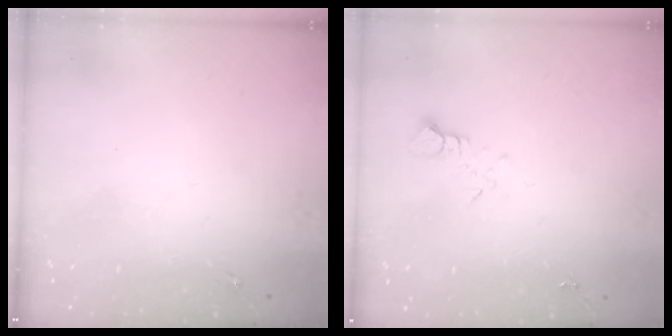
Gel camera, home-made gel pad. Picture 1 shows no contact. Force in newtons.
{"total": 2.7, "press": 2.7, "slide": 0.2}